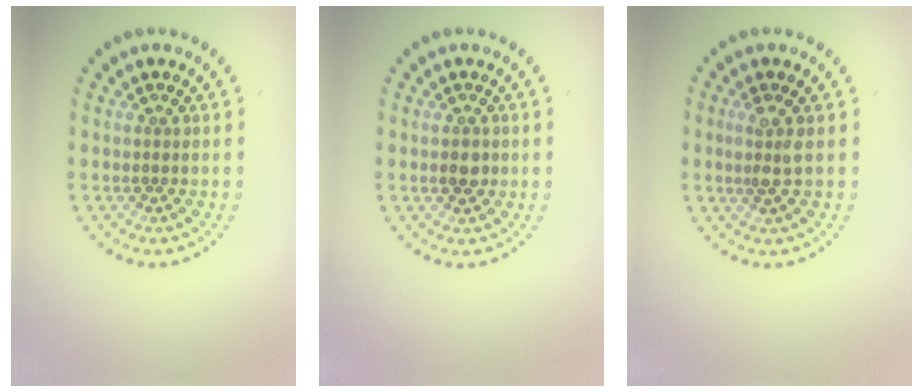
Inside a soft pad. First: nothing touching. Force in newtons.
{"total": 1.4, "press": 1.4, "slide": 0.1}
{"total": 1.7, "press": 1.5, "slide": 0.8}